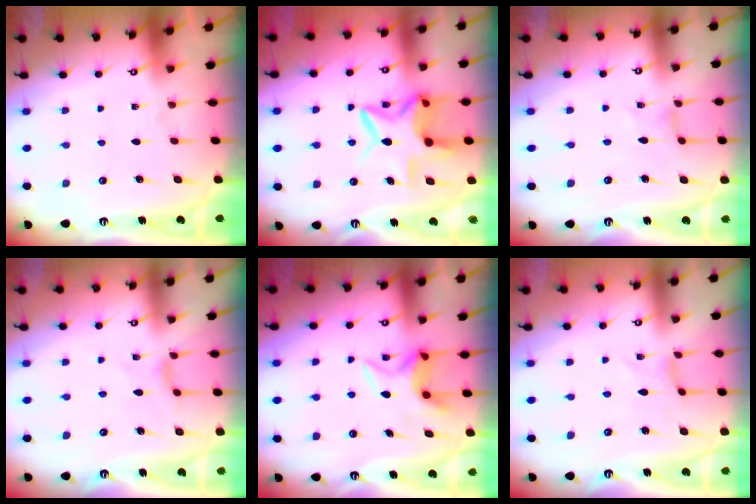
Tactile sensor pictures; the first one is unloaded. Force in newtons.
{"total": 11.2, "press": 11.1, "slide": 1.8}
{"total": 0.0}
{"total": 1.6, "press": 1.5, "slide": 0.4}
{"total": 6.8, "press": 6.8, "slide": 0.2}
{"total": 0.0}